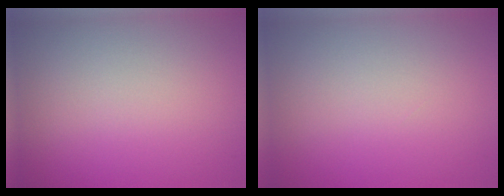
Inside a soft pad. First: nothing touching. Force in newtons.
{"total": 0.0}